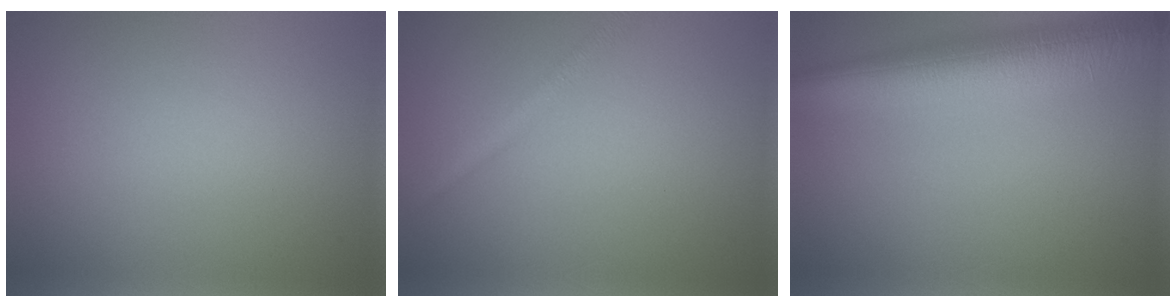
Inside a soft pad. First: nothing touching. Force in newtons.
{"total": 1.6, "press": 1.6, "slide": 0.0}
{"total": 9.3, "press": 9.2, "slide": 0.6}